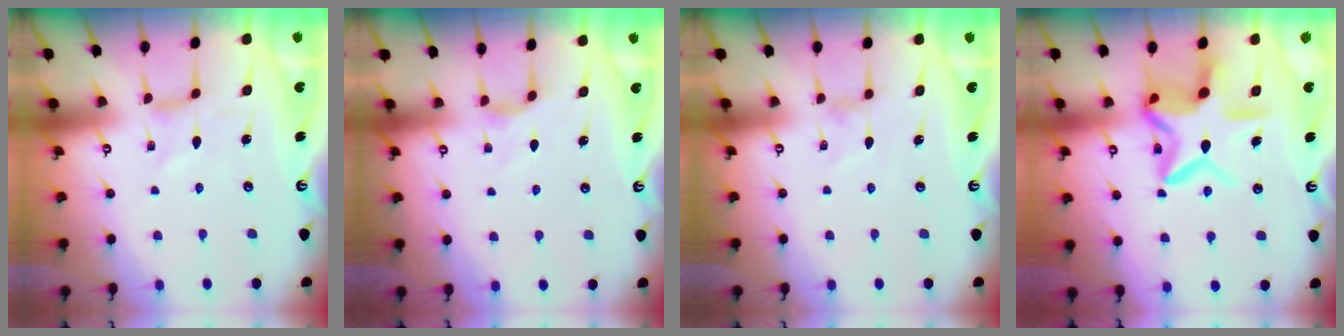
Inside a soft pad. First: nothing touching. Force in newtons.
{"total": 3.0, "press": 3.0, "slide": 0.3}
{"total": 1.3, "press": 1.3, "slide": 0.3}
{"total": 16.2, "press": 16.1, "slide": 2.1}